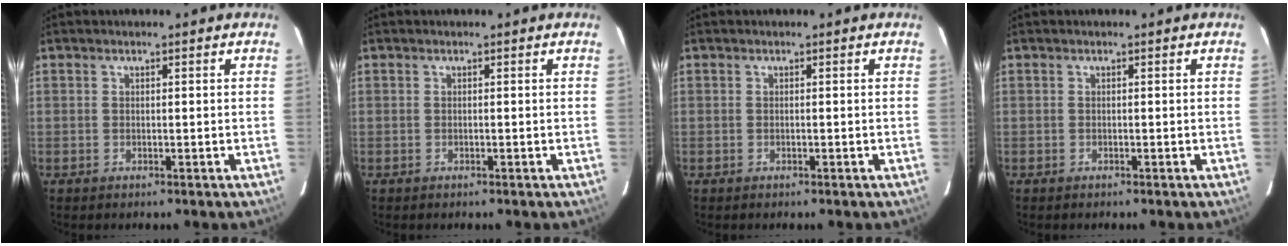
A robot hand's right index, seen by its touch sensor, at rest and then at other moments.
{"total": 0.0}
{"total": 0.0}
{"total": 0.0}